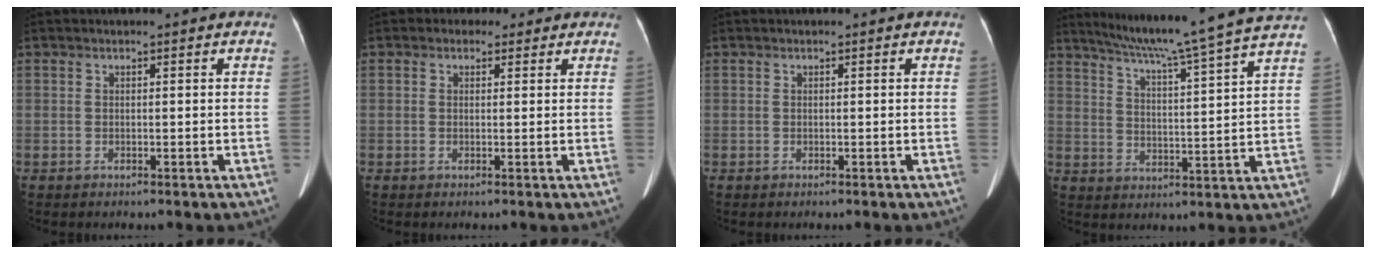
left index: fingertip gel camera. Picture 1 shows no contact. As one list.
[{"total": 2.3, "force": [1.1, 2.0, 0.3], "torque": [-0.003, 0.011, 0.009]}, {"total": 0.0}, {"total": 18.6, "force": [16.0, -2.4, 9.2], "torque": [-0.153, -0.026, 0.215]}]